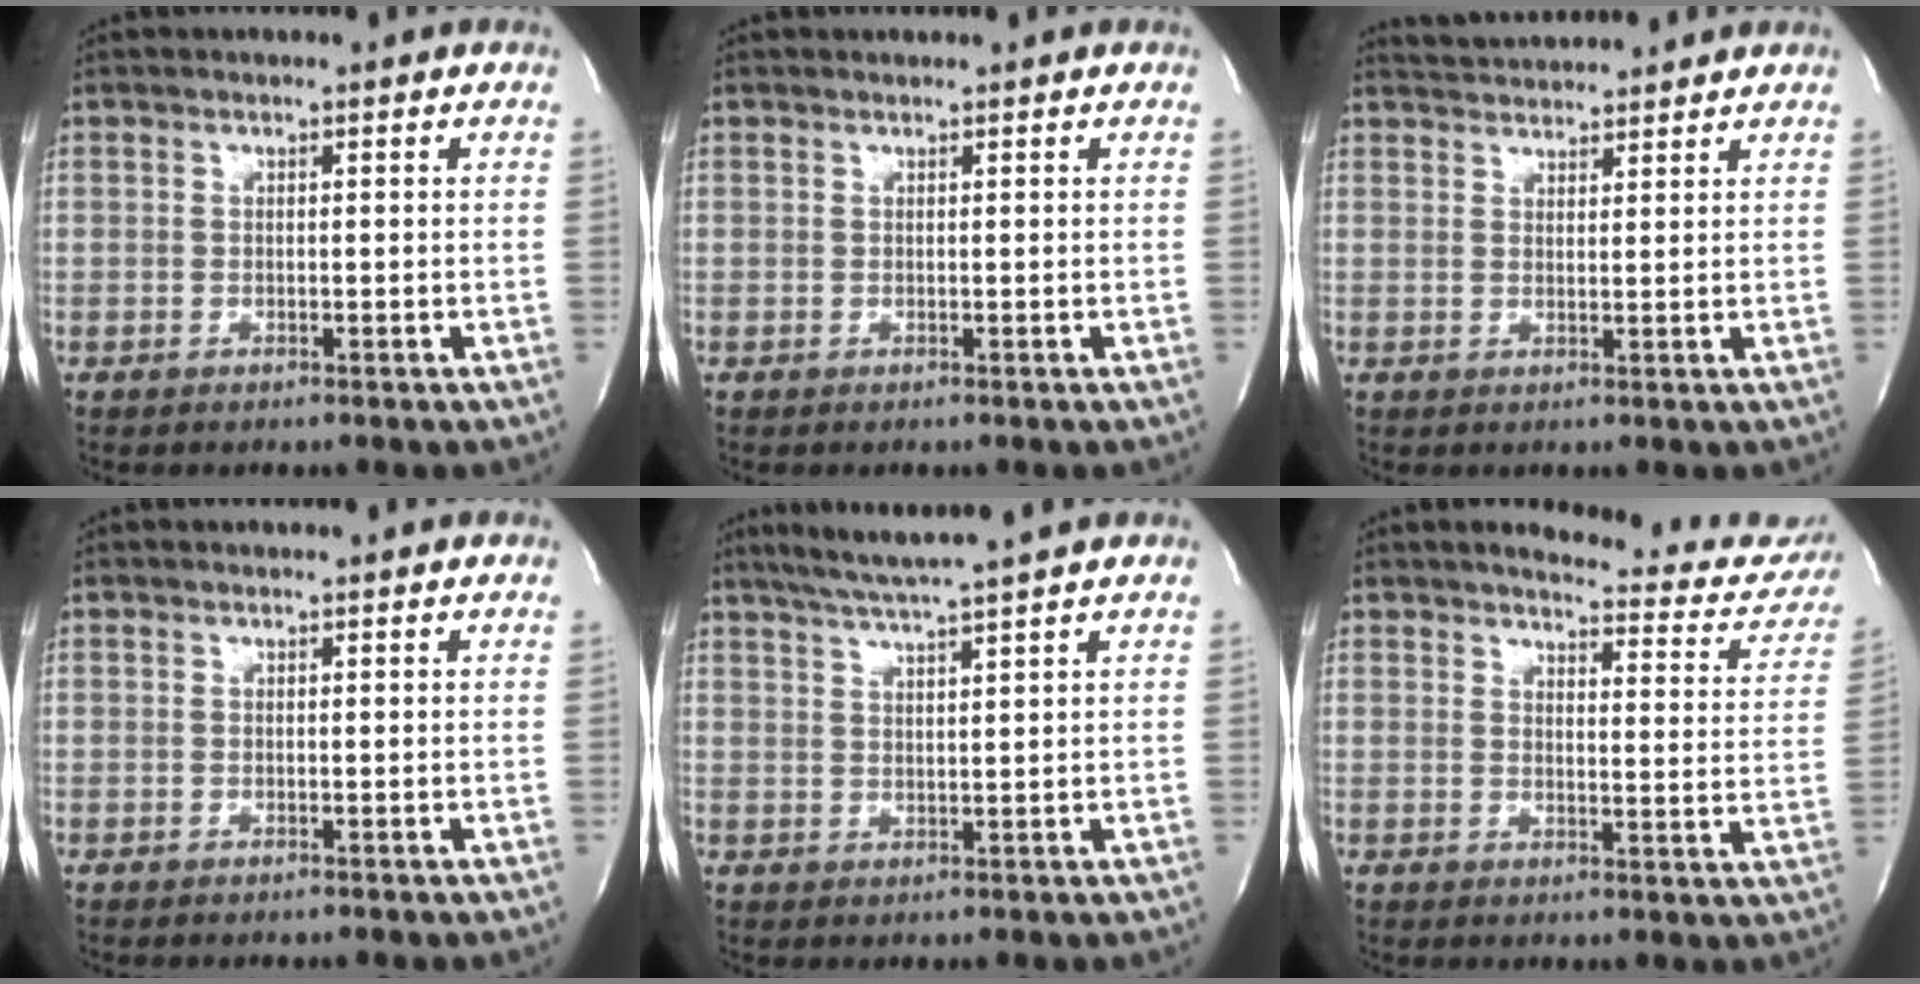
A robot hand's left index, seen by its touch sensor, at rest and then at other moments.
{"total": 0.0}
{"total": 5.0, "force": [5.0, 0.2, 0.5], "torque": [-0.021, 0.022, 0.079]}
{"total": 0.0}
{"total": 6.5, "force": [5.3, -1.6, 3.4], "torque": [-0.062, -0.002, 0.093]}
{"total": 15.7, "force": [14.8, 3.2, 4.2], "torque": [-0.026, -0.069, 0.145]}